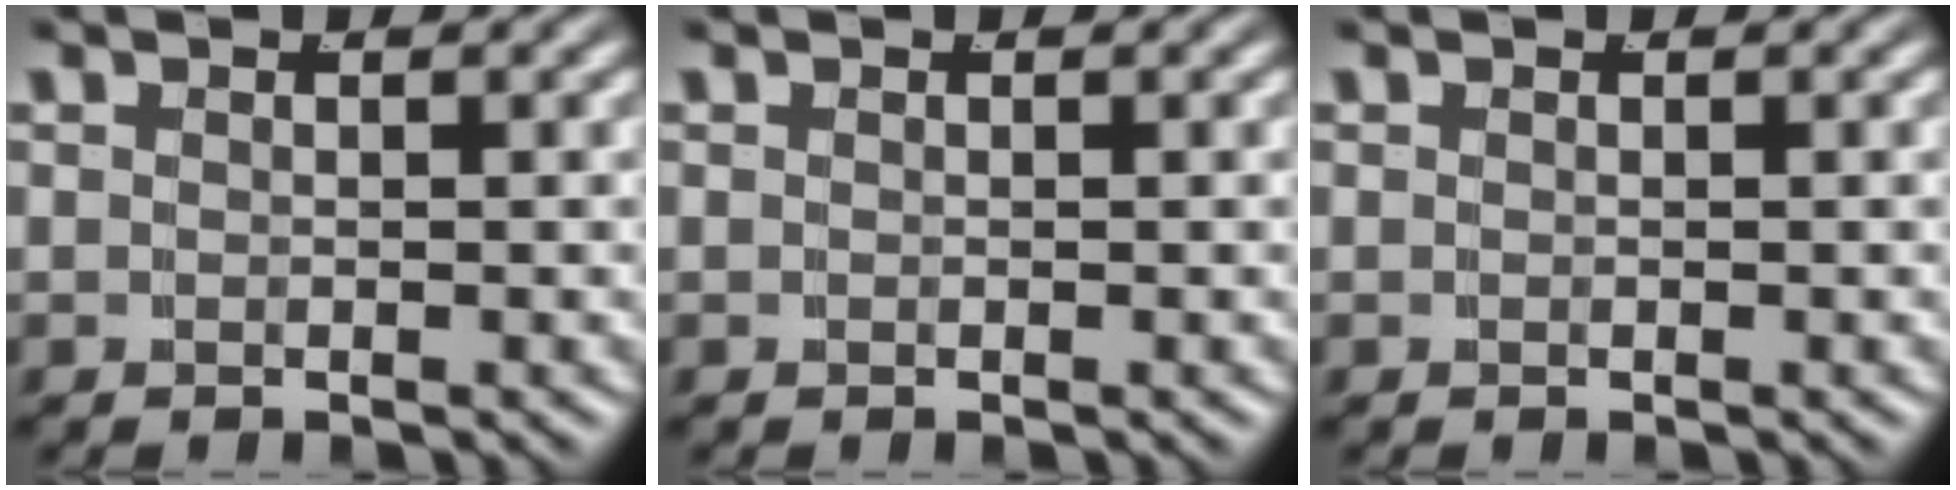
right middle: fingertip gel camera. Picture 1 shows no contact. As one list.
[{"total": 0.0}, {"total": 0.0}]